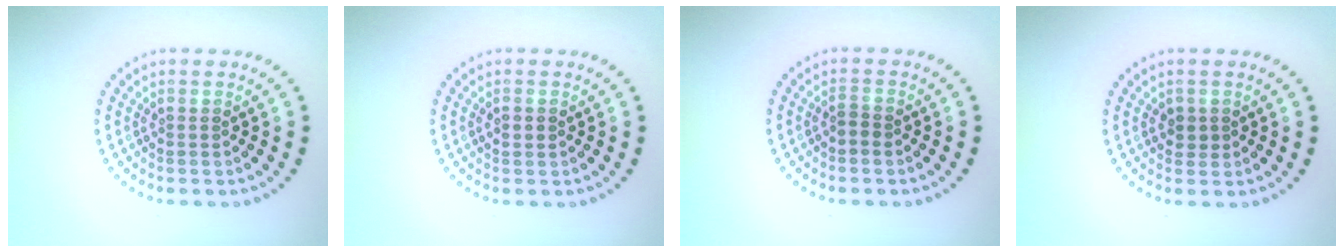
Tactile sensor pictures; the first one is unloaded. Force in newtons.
{"total": 1.2, "press": 1.2, "slide": 0.2}
{"total": 0.8, "press": 0.6, "slide": 0.6}
{"total": 1.4, "press": 1.3, "slide": 0.5}